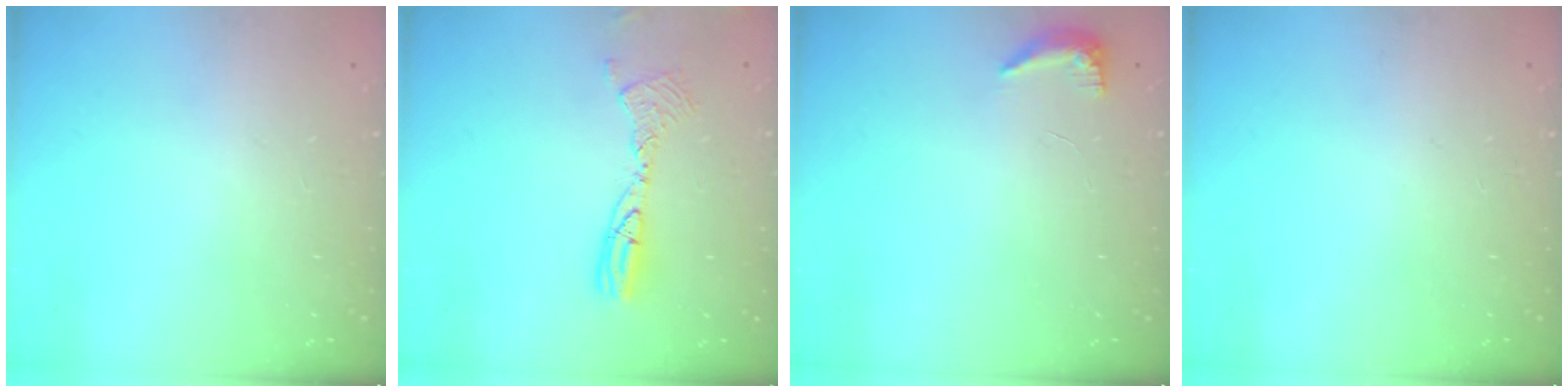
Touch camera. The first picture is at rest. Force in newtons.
{"total": 9.5, "press": 9.2, "slide": 2.4}
{"total": 8.5, "press": 5.7, "slide": 6.3}
{"total": 0.0}